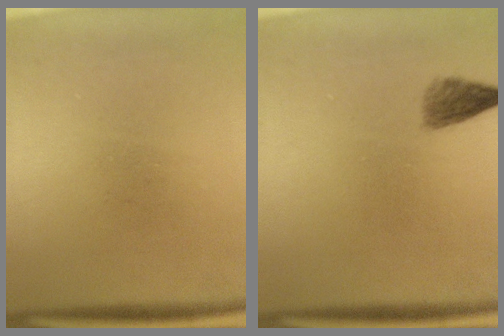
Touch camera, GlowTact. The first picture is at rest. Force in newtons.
{"total": 2.2}